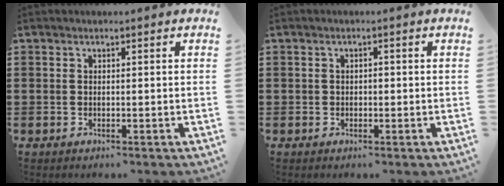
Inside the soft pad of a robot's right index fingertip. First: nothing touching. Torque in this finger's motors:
{"motor_torque": [0.11, -0.11, 0.02, 0.01]}